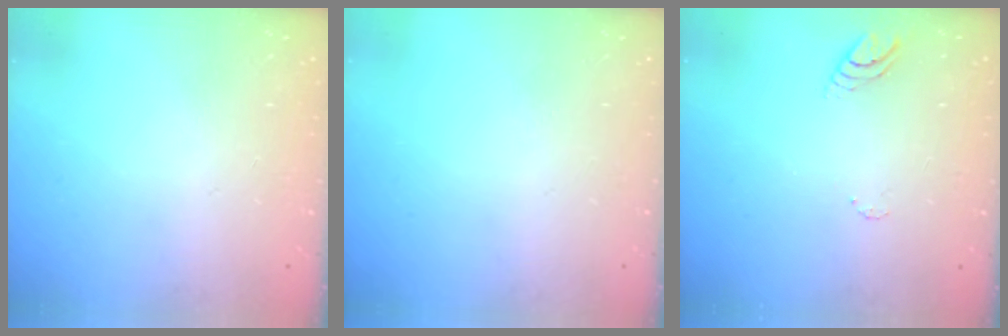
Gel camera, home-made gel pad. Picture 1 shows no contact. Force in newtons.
{"total": 0.0}
{"total": 3.6, "press": 3.5, "slide": 0.4}